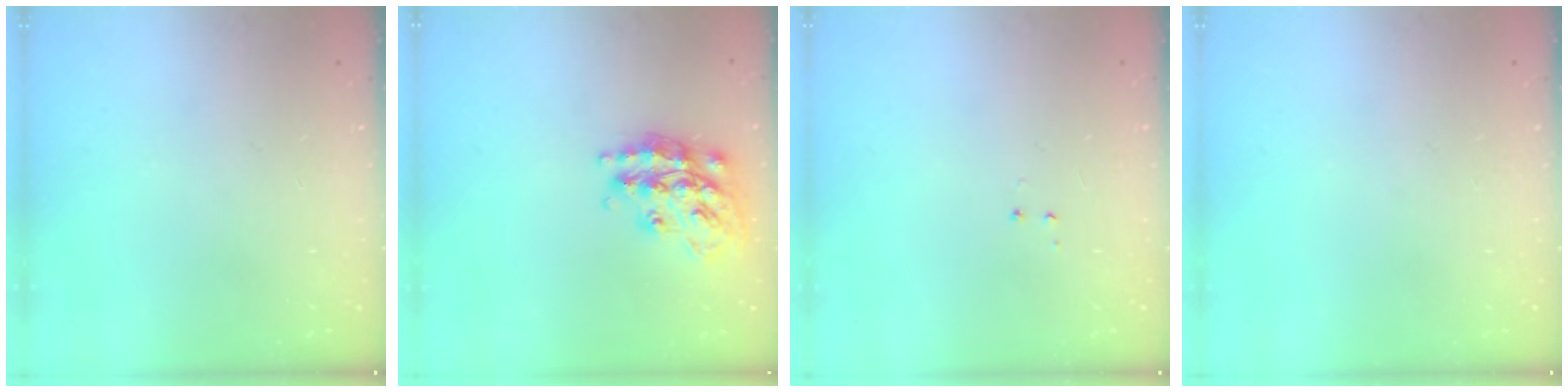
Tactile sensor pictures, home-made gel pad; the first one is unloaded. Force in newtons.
{"total": 18.0, "press": 17.9, "slide": 1.1}
{"total": 4.0, "press": 4.0, "slide": 0.4}
{"total": 0.0}